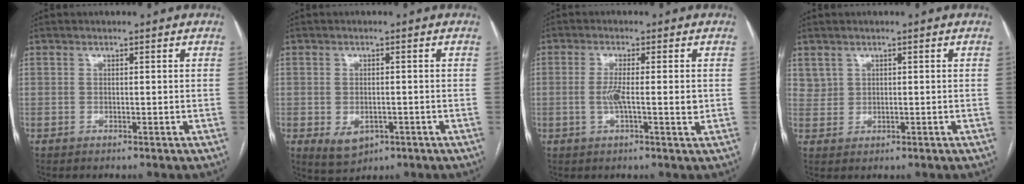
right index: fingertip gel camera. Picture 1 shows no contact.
{"total": 4.2, "force": [-1.4, 3.0, 2.5], "torque": [-0.043, -0.003, -0.008]}
{"total": 4.9, "force": [-0.2, 0.9, 4.8], "torque": [-0.090, -0.002, -0.006]}
{"total": 2.4, "force": [1.6, 1.8, 0.3], "torque": [0.003, 0.005, 0.032]}